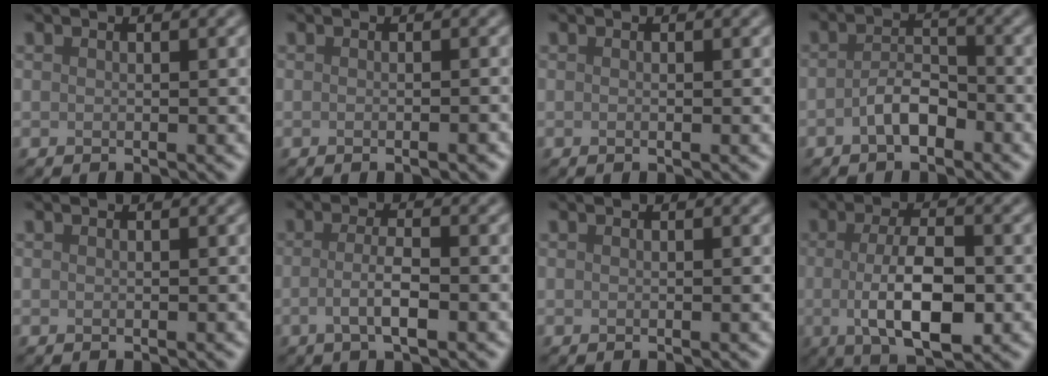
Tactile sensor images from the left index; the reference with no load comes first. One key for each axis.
{"total": 1.4, "fx": -0.5, "fy": 0.3, "fz": 1.3, "tx": -0.011, "ty": -0.003, "tz": -0.009}
{"total": 0.0}
{"total": 2.7, "fx": -1.3, "fy": 1.3, "fz": 2.0, "tx": -0.039, "ty": 0.007, "tz": -0.028}
{"total": 0.0}
{"total": 2.8, "fx": -0.7, "fy": 0.7, "fz": 2.6, "tx": -0.046, "ty": 0.003, "tz": -0.018}
{"total": 0.0}
{"total": 6.9, "fx": -0.8, "fy": 2.5, "fz": 6.4, "tx": -0.112, "ty": -0.004, "tz": -0.015}